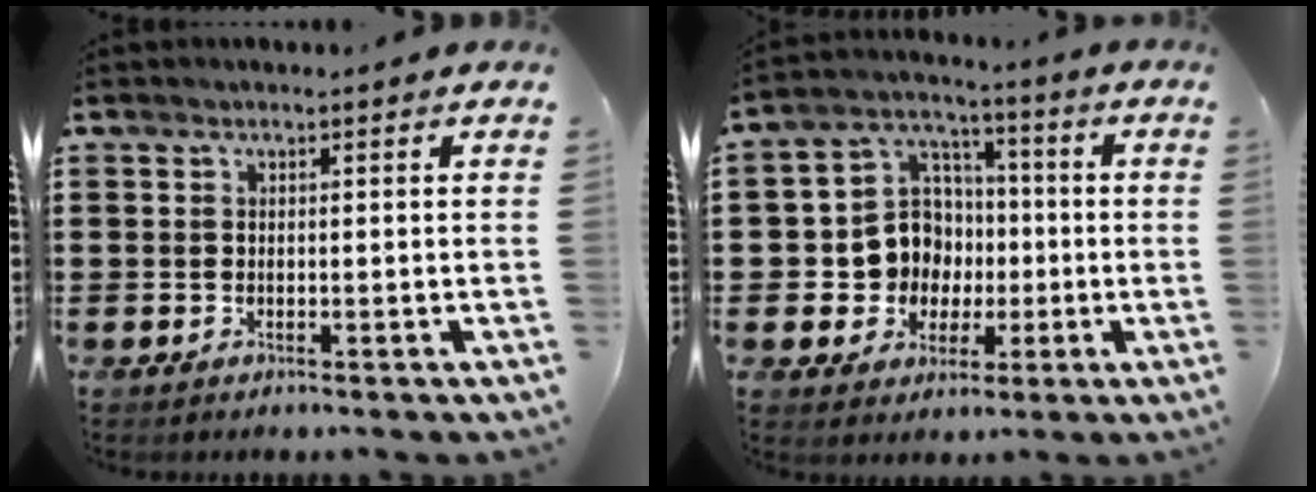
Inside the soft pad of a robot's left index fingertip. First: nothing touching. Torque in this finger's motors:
{"motor_torque": [1.27, 0.87, 0.67, 0.06]}